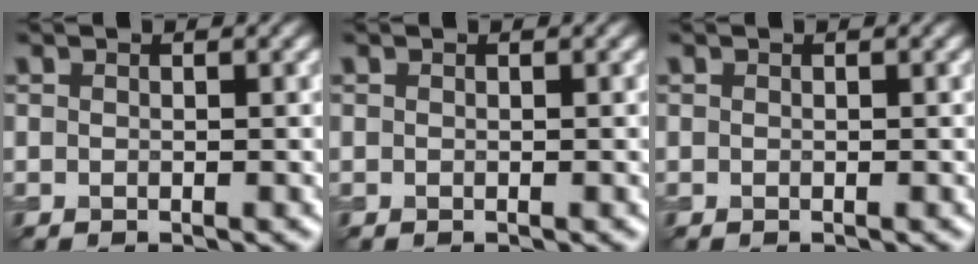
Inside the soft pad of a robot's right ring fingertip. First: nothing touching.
{"total": 0.0}
{"total": 0.0}